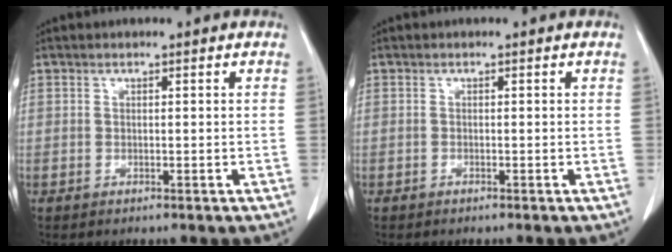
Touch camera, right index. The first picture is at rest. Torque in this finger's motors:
{"motor_torque": [-0.15, -0.01, -0.02, -0.02]}